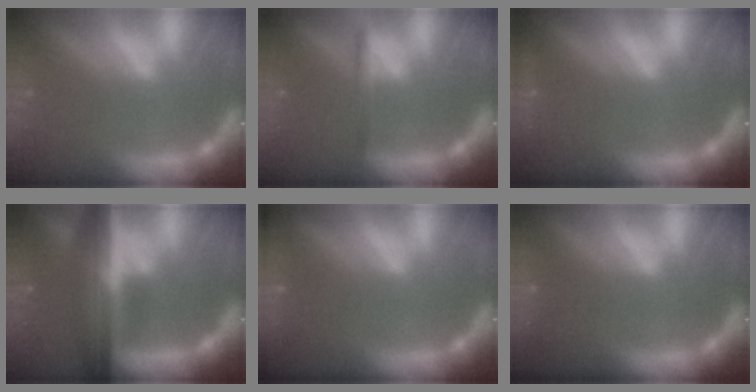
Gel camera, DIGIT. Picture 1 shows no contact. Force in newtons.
{"total": 1.9}
{"total": 1.4}
{"total": 10.1}
{"total": 5.5}
{"total": 10.0}